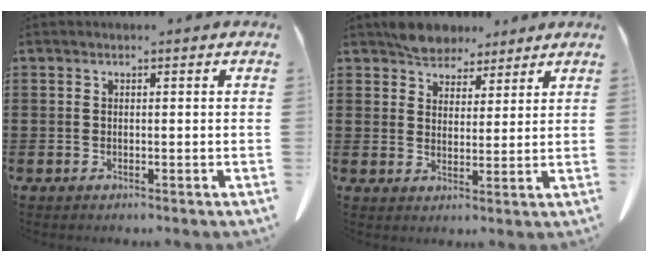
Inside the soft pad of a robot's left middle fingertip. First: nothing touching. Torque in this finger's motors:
{"motor_torque": [0.33, 0.31, 0.08, 0.03]}